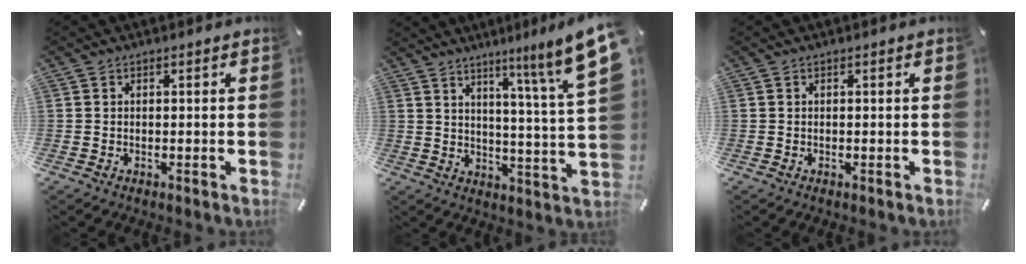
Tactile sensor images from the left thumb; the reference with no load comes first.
{"total": 12.3, "force": [7.7, 0.0, 9.6], "torque": [-0.144, -0.060, 0.116]}
{"total": 0.0}